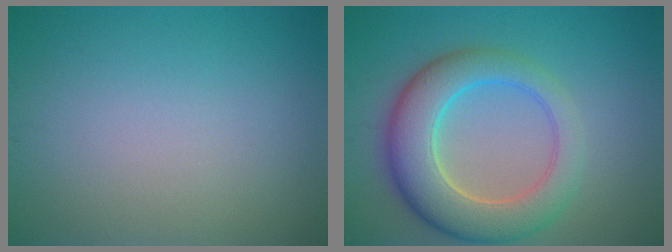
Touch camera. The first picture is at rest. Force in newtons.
{"total": 7.7, "press": 7.7, "slide": 0.5}